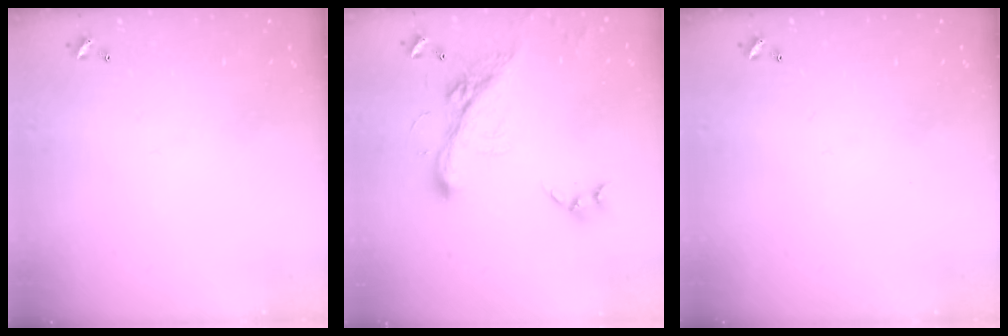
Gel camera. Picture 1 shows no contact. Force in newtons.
{"total": 5.5, "press": 5.3, "slide": 1.5}
{"total": 0.0}